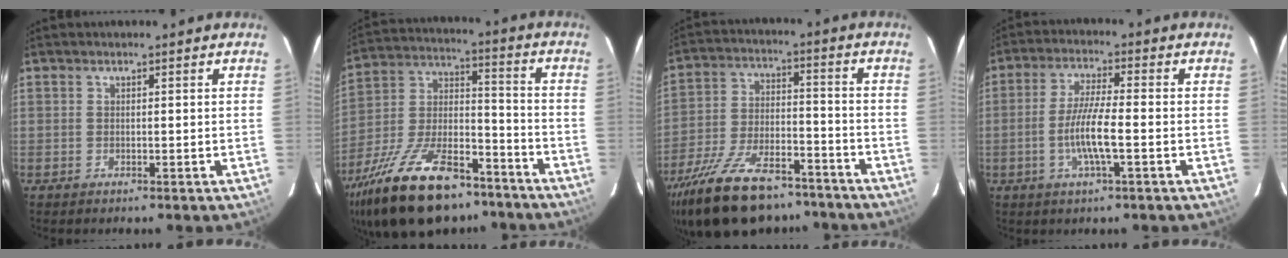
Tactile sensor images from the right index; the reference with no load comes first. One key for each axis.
{"total": 26.5, "fx": -18.0, "fy": 11.3, "fz": 15.9, "tx": -0.315, "ty": -0.009, "tz": -0.289}
{"total": 23.6, "fx": -18.2, "fy": 9.4, "fz": 11.7, "tx": -0.240, "ty": -0.020, "tz": -0.283}
{"total": 7.6, "fx": -2.2, "fy": 0.7, "fz": 7.2, "tx": -0.141, "ty": -0.004, "tz": -0.043}